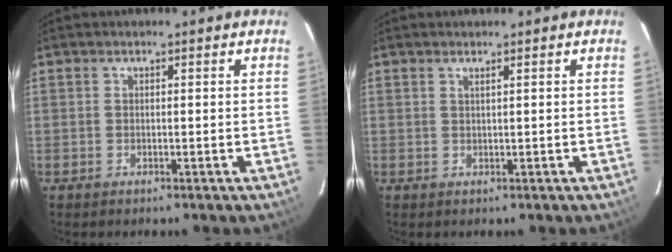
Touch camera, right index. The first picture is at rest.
{"total": 0.6, "force": [0.4, -0.2, 0.4], "torque": [-0.010, -0.003, 0.006]}